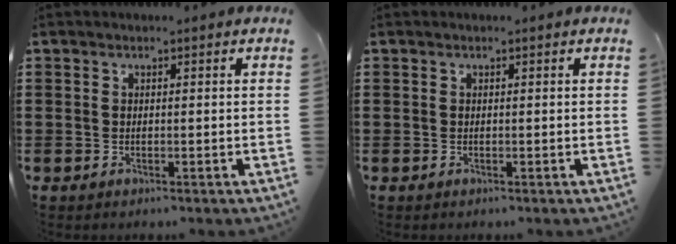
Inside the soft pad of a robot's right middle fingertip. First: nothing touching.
{"total": 0.0}